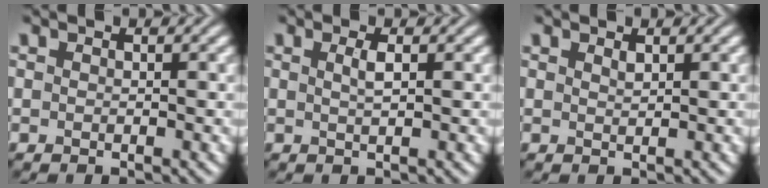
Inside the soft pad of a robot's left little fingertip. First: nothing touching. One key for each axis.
{"total": 1.4, "fx": 0.4, "fy": 0.4, "fz": 1.2, "tx": -0.023, "ty": 0.004, "tz": 0.005}
{"total": 0.6, "fx": 0.5, "fy": 0.1, "fz": 0.3, "tx": -0.006, "ty": -0.003, "tz": 0.012}